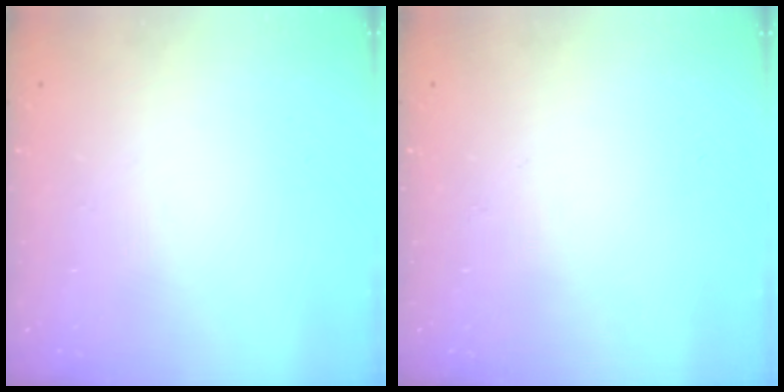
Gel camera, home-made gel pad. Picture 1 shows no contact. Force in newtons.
{"total": 0.0}